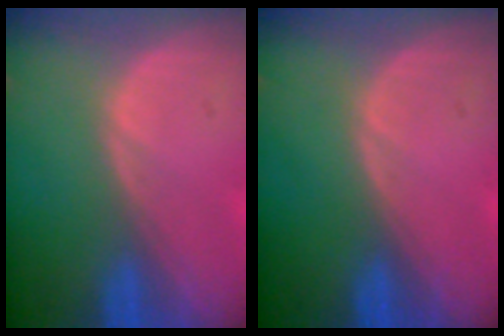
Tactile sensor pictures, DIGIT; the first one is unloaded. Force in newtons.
{"total": 0.0}